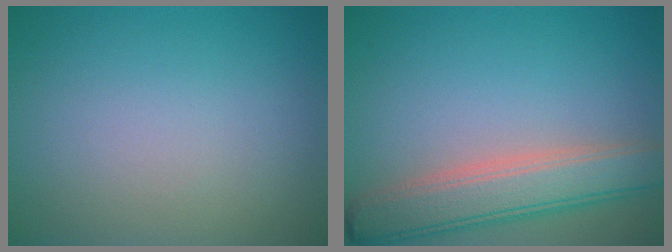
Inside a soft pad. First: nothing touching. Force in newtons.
{"total": 5.6, "press": 5.6, "slide": 0.3}